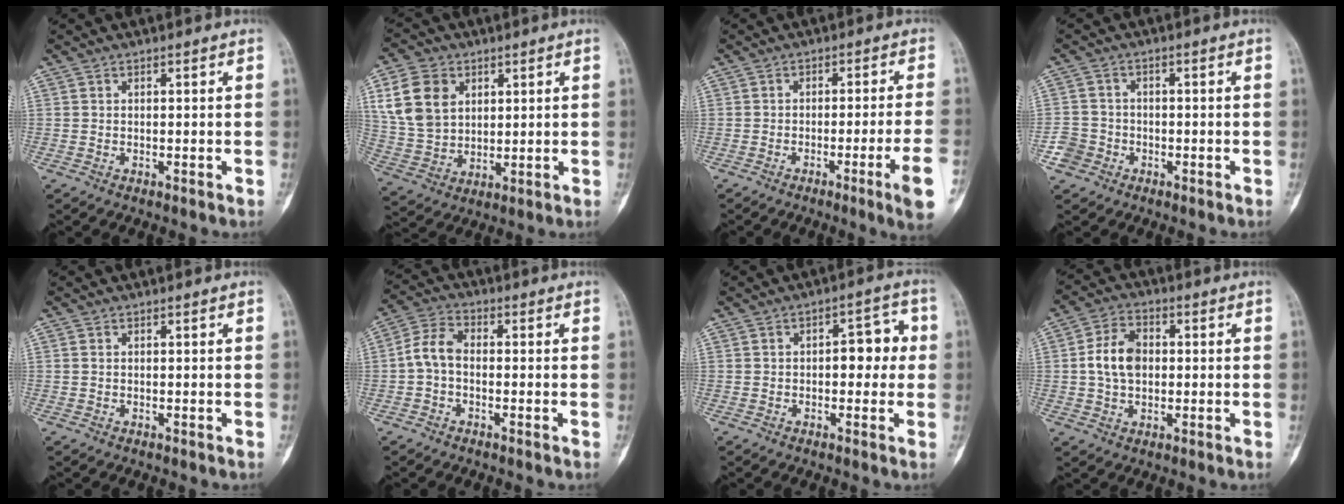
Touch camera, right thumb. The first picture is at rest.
{"total": 12.6, "force": [4.4, 9.5, 7.1], "torque": [-0.117, -0.008, 0.091]}
{"total": 8.4, "force": [-3.6, -0.7, 7.5], "torque": [-0.111, 0.006, -0.052]}
{"total": 4.0, "force": [-1.9, 3.5, 0.4], "torque": [0.010, 0.017, -0.039]}
{"total": 0.0}
{"total": 5.8, "force": [-0.8, 3.7, 4.4], "torque": [-0.083, 0.019, -0.028]}
{"total": 6.8, "force": [0.2, 3.9, 5.6], "torque": [-0.041, 0.023, -0.001]}
{"total": 8.2, "force": [0.4, 5.8, 5.9], "torque": [-0.097, 0.014, 0.003]}